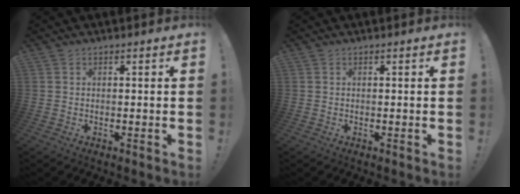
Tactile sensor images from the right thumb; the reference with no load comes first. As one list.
[{"total": 0.0}]